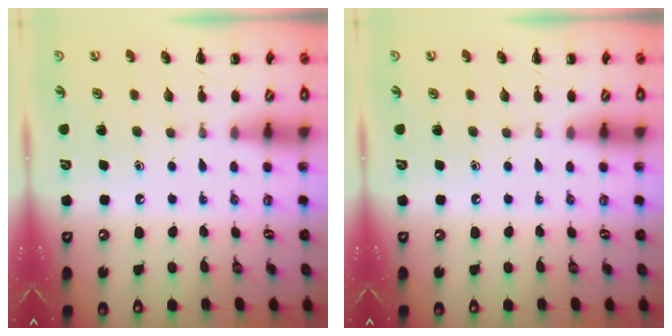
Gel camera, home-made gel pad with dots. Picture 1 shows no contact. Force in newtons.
{"total": 0.0}